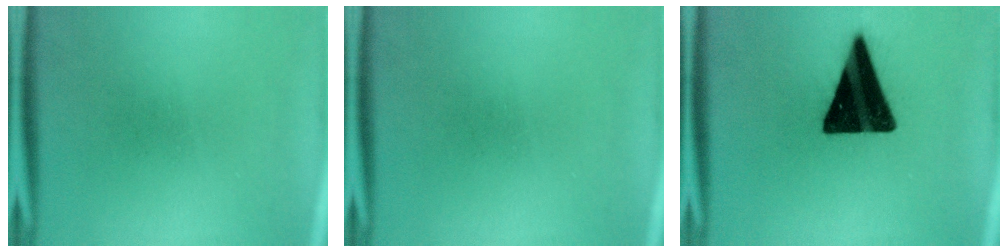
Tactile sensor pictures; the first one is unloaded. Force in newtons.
{"total": 0.0}
{"total": 19.1}